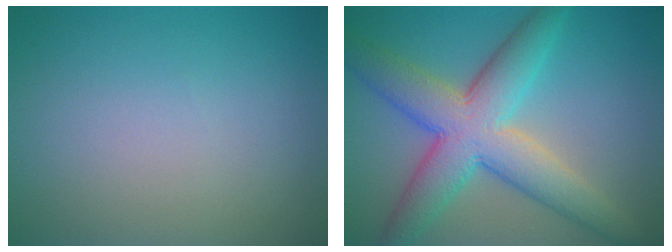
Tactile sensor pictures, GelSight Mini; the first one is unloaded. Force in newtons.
{"total": 8.5, "press": 8.4, "slide": 0.4}